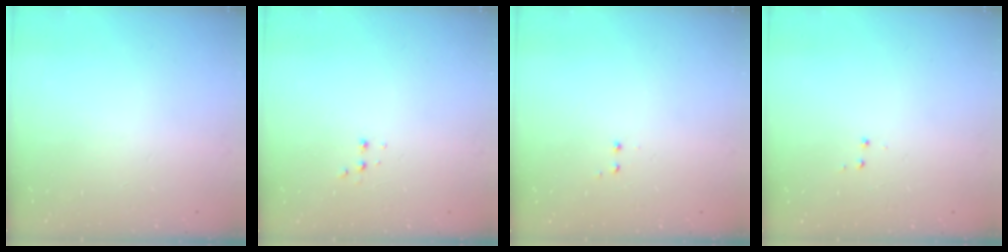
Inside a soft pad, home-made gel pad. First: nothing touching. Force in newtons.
{"total": 2.9, "press": 2.8, "slide": 1.0}
{"total": 1.2, "press": 1.1, "slide": 0.6}
{"total": 3.6, "press": 3.6, "slide": 0.5}